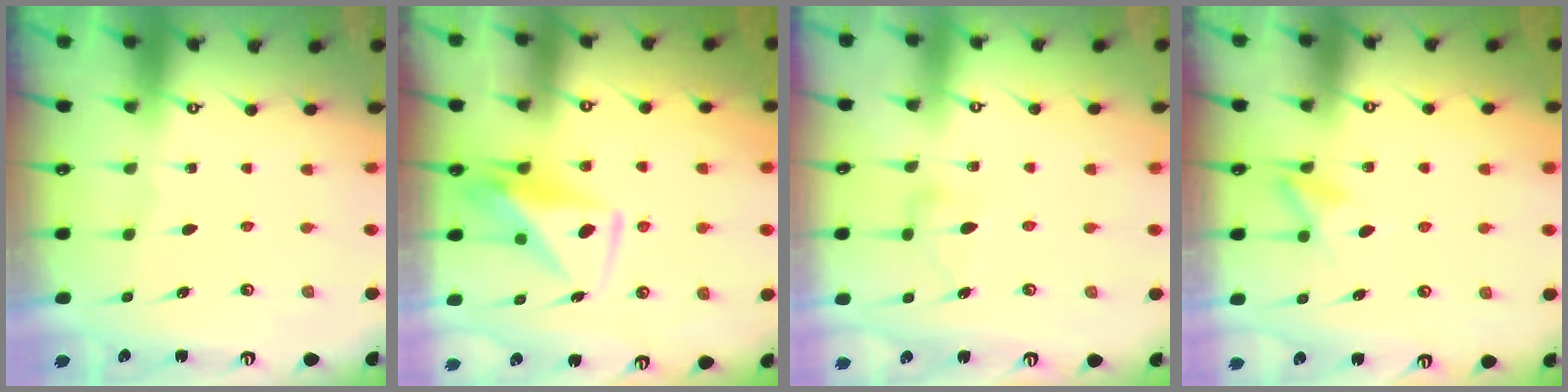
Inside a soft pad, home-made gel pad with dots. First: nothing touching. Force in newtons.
{"total": 10.7, "press": 10.6, "slide": 0.5}
{"total": 8.7, "press": 8.7, "slide": 0.2}
{"total": 9.3, "press": 9.2, "slide": 1.3}